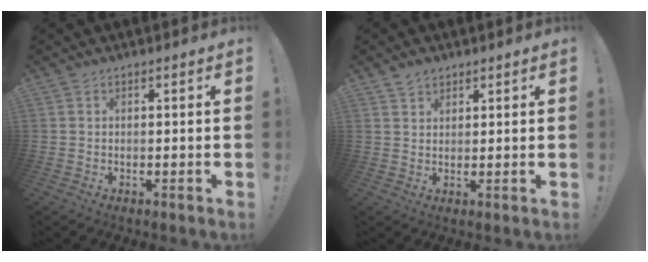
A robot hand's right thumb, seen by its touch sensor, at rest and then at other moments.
{"total": 2.8, "force": [2.1, 1.7, 0.6], "torque": [-0.003, -0.013, 0.038]}